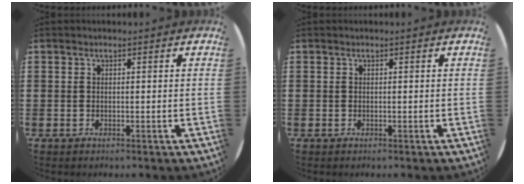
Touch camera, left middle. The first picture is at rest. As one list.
[{"total": 0.0}]